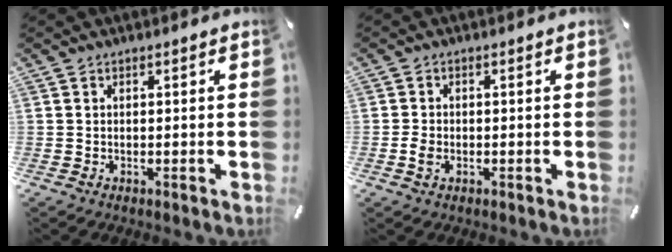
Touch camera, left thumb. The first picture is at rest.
{"total": 1.9, "force": [-0.7, 1.3, 1.2], "torque": [-0.028, 0.000, -0.015]}